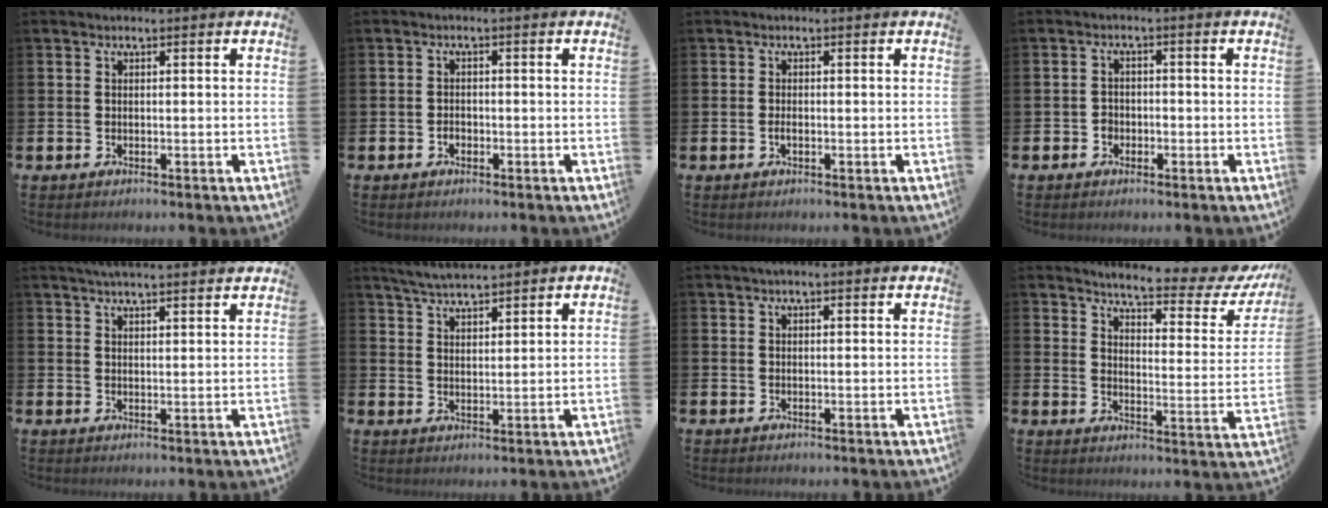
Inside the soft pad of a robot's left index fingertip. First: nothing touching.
{"total": 1.2, "force": [-0.6, 1.0, 0.5], "torque": [-0.009, 0.002, -0.014]}
{"total": 0.8, "force": [-0.3, 0.4, 0.7], "torque": [-0.019, 0.002, -0.004]}
{"total": 1.8, "force": [-1.0, 1.5, 0.4], "torque": [-0.008, 0.003, -0.022]}
{"total": 4.1, "force": [4.0, -0.1, 0.9], "torque": [-0.021, -0.013, 0.072]}
{"total": 4.7, "force": [4.6, 0.4, 0.9], "torque": [-0.026, -0.019, 0.084]}
{"total": 1.6, "force": [1.3, 0.3, 0.8], "torque": [-0.005, 0.001, 0.021]}
{"total": 4.9, "force": [4.2, 0.9, 2.2], "torque": [-0.050, -0.037, 0.060]}